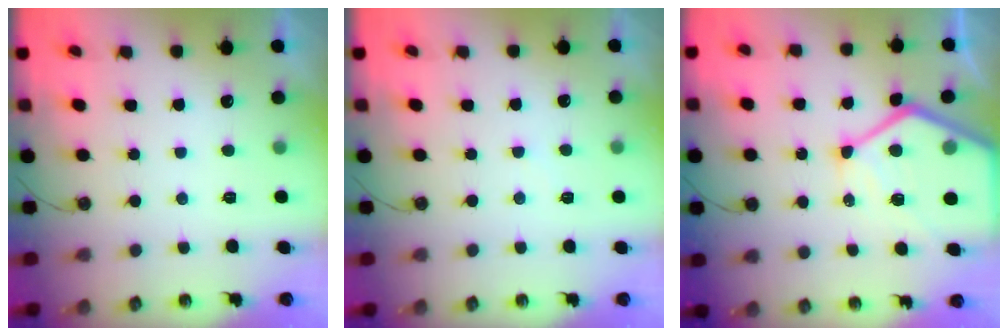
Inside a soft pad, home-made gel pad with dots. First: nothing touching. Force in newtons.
{"total": 2.2, "press": 2.2, "slide": 0.3}
{"total": 19.3, "press": 19.2, "slide": 2.1}